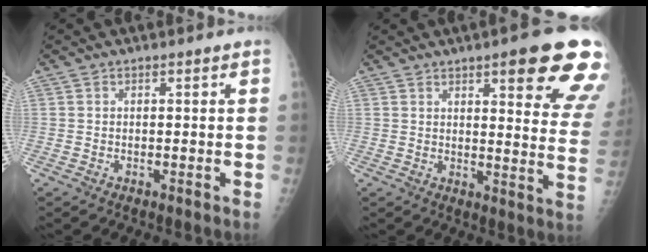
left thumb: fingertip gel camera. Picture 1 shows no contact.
{"total": 17.8, "force": [9.9, 4.1, 14.3], "torque": [-0.149, -0.042, 0.115]}